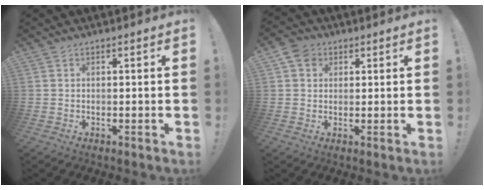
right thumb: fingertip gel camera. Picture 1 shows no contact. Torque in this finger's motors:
{"motor_torque": [-0.10, 0.21, 0.22, 0.05, -0.01]}